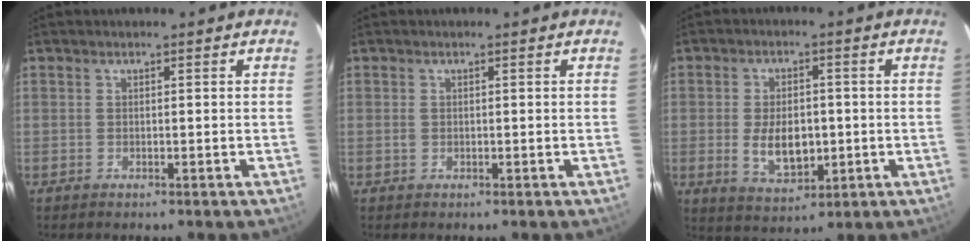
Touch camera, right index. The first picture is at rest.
{"total": 0.8, "force": [-0.1, 0.7, 0.3], "torque": [-0.004, 0.001, -0.001]}
{"total": 8.7, "force": [-1.2, 5.1, 6.9], "torque": [-0.136, -0.009, -0.009]}